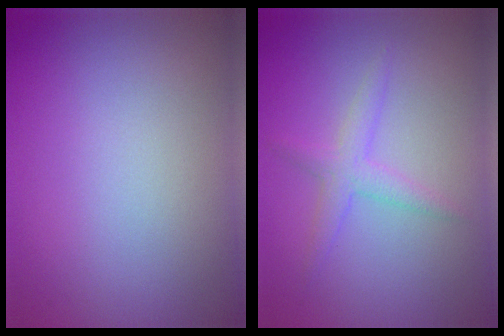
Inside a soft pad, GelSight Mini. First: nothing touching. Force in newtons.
{"total": 2.1, "press": 2.1, "slide": 0.1}